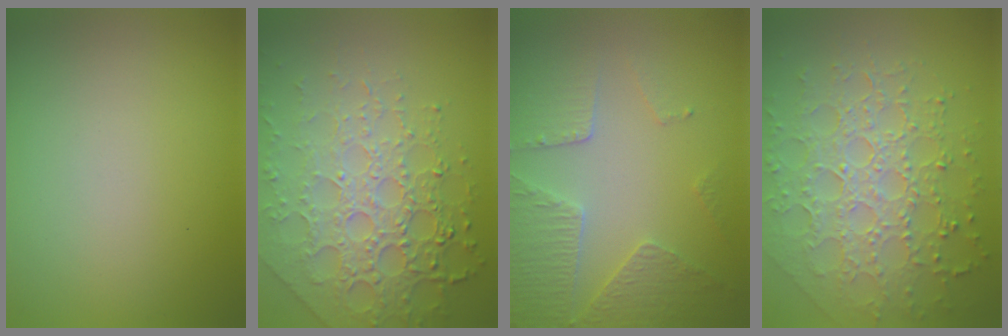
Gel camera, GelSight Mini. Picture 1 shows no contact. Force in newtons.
{"total": 7.8, "press": 5.5, "slide": 5.5}
{"total": 4.5, "press": 3.3, "slide": 3.1}
{"total": 7.6, "press": 5.4, "slide": 5.3}